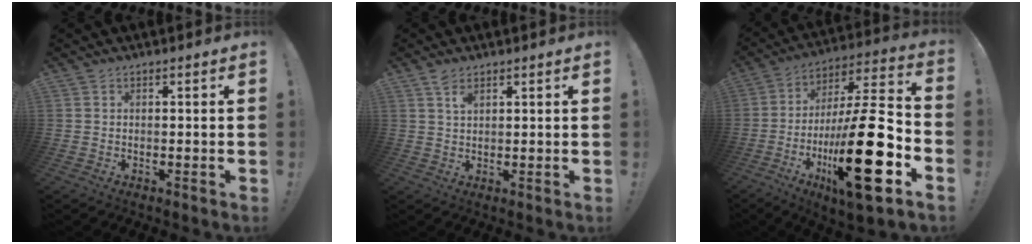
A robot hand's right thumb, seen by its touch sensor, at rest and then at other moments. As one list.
[{"total": 3.5, "force": [2.1, 1.5, 2.3], "torque": [-0.039, -0.006, 0.037]}, {"total": 28.6, "force": [-9.4, 7.5, 25.9], "torque": [-0.454, 0.044, -0.153]}]